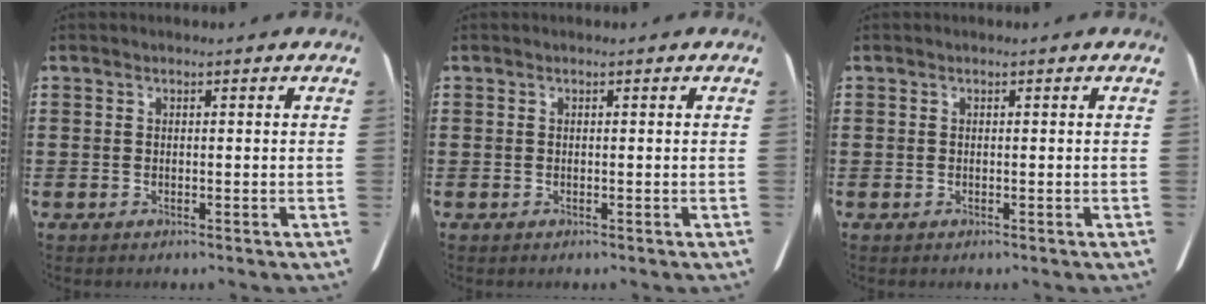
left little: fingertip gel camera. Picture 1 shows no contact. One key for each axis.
{"total": 0.0}
{"total": 0.0}